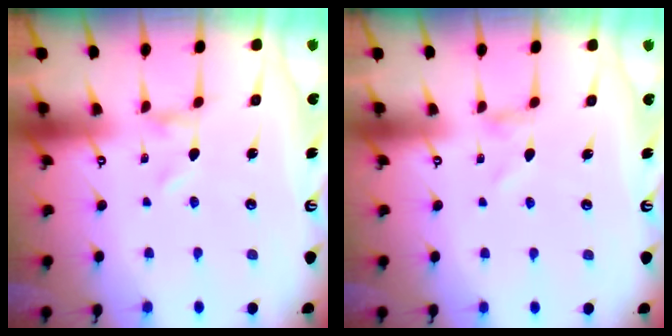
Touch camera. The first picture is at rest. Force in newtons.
{"total": 0.8, "press": 0.8, "slide": 0.1}